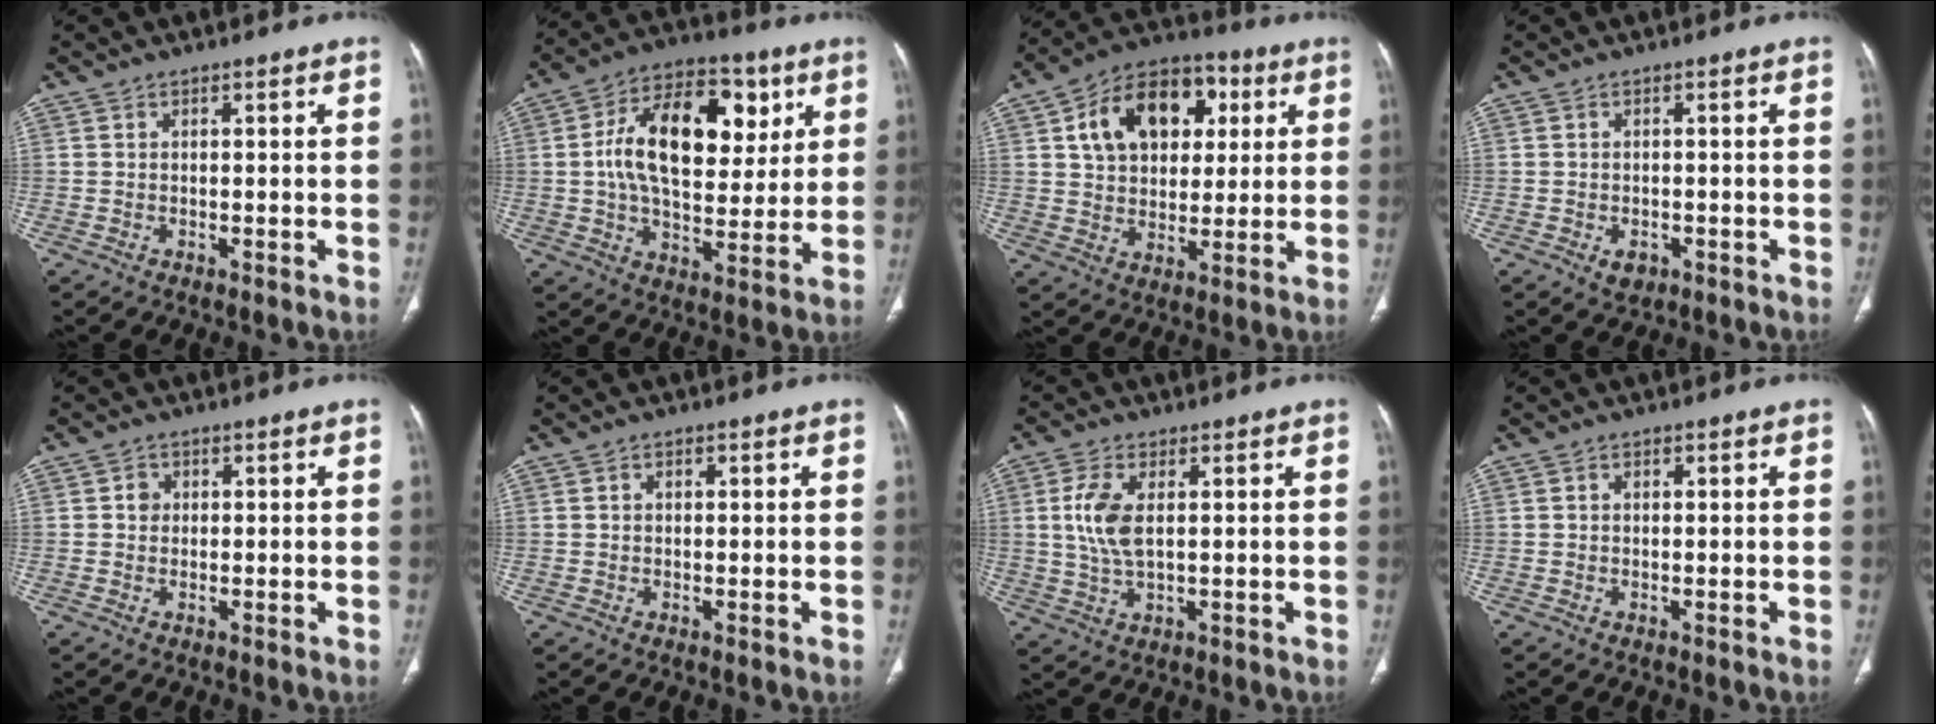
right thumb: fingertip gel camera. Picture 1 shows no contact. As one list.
[{"total": 20.5, "force": [4.8, 12.0, 15.9], "torque": [-0.229, 0.001, 0.073]}, {"total": 17.6, "force": [5.4, 12.1, 11.6], "torque": [-0.154, 0.008, 0.086]}, {"total": 2.5, "force": [-1.1, 1.8, 1.4], "torque": [-0.013, 0.002, -0.008]}, {"total": 1.8, "force": [0.3, 1.7, 0.6], "torque": [-0.001, 0.003, 0.002]}, {"total": 1.0, "force": [0.3, 0.8, 0.6], "torque": [-0.007, 0.001, 0.004]}, {"total": 7.3, "force": [1.3, 3.5, 6.3], "torque": [-0.145, -0.003, 0.029]}, {"total": 0.6, "force": [0.2, 0.4, 0.4], "torque": [-0.005, 0.000, 0.004]}]